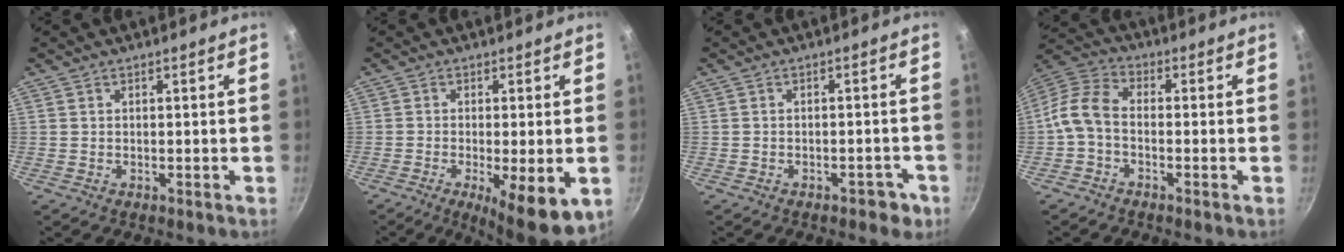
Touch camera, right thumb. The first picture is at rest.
{"total": 12.0, "force": [-4.2, 3.5, 10.7], "torque": [-0.151, -0.017, -0.055]}
{"total": 3.2, "force": [-2.1, 1.8, 1.7], "torque": [-0.013, 0.020, -0.024]}
{"total": 8.3, "force": [-1.5, 5.1, 6.3], "torque": [-0.131, 0.028, -0.044]}